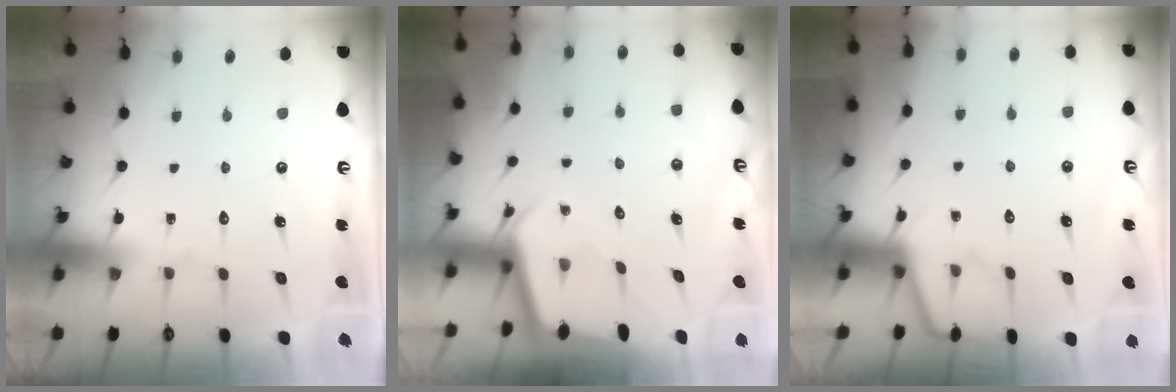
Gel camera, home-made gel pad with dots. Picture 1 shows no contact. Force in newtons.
{"total": 2.1, "press": 2.1, "slide": 0.1}
{"total": 4.1, "press": 4.1, "slide": 0.5}